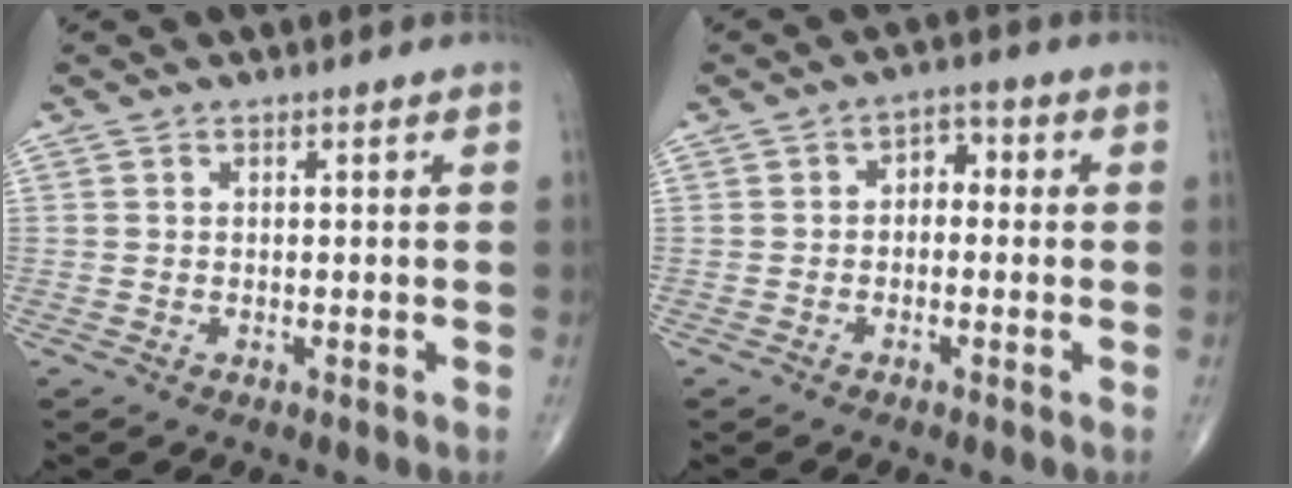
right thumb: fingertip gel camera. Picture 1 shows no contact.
{"total": 3.6, "force": [-0.1, 2.5, 2.6], "torque": [-0.018, 0.017, -0.015]}